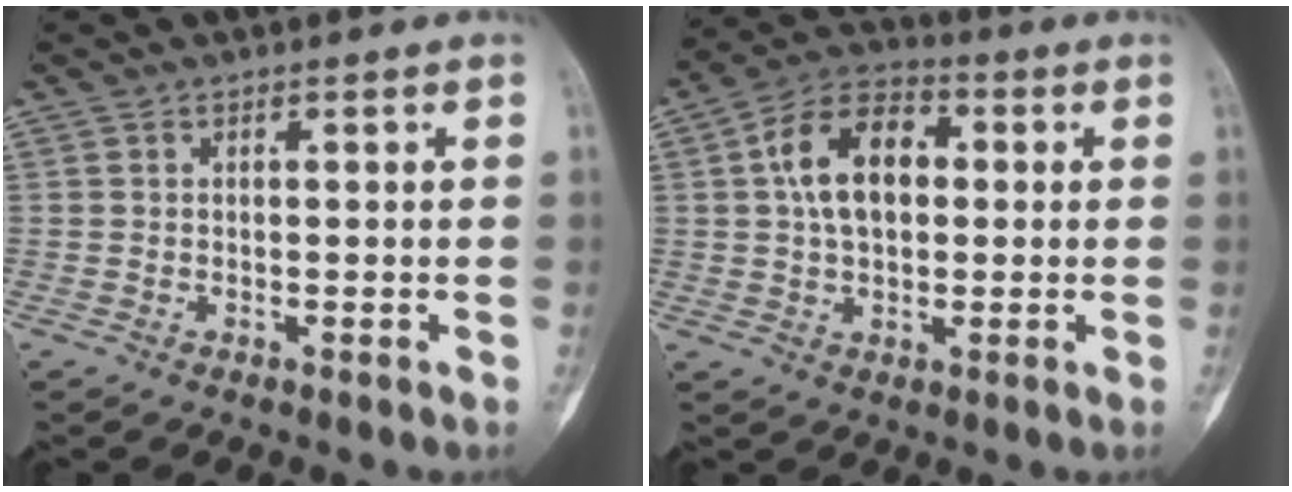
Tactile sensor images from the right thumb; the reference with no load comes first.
{"total": 12.1, "force": [1.8, 7.6, 9.3], "torque": [-0.151, 0.021, 0.025]}